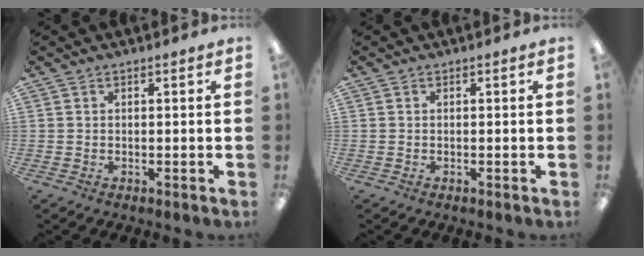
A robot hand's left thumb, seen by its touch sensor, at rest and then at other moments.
{"total": 0.0}